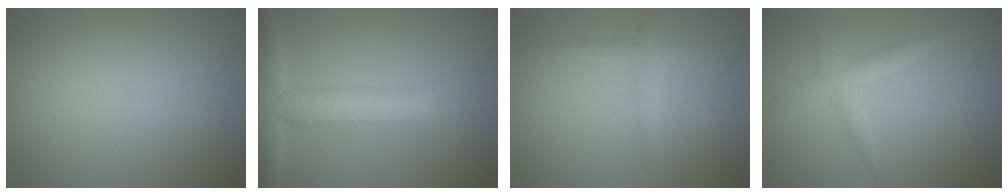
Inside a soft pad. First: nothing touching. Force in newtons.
{"total": 5.8, "press": 5.8, "slide": 0.3}
{"total": 1.5, "press": 1.5, "slide": 0.0}
{"total": 1.8, "press": 1.8, "slide": 0.1}